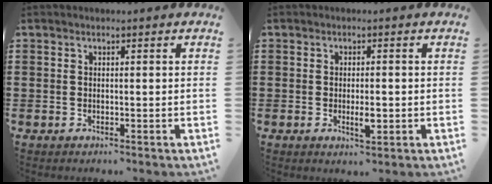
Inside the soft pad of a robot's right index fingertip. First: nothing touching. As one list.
[{"total": 2.8, "force": [-0.6, 0.9, 2.6], "torque": [-0.046, 0.000, -0.009]}]